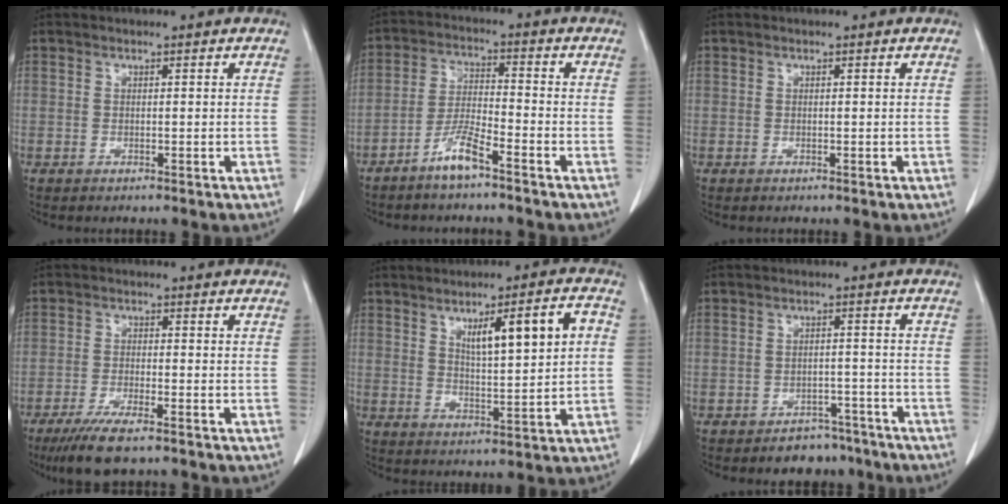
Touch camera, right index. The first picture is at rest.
{"total": 5.7, "force": [-4.1, 0.5, 4.0], "torque": [-0.086, -0.004, -0.082]}
{"total": 0.0}
{"total": 7.4, "force": [-5.4, 0.9, 5.0], "torque": [-0.088, -0.018, -0.087]}
{"total": 9.3, "force": [2.7, 1.2, 8.9], "torque": [-0.141, 0.008, 0.047]}
{"total": 5.1, "force": [-4.2, 2.8, 0.8], "torque": [-0.002, 0.011, -0.058]}